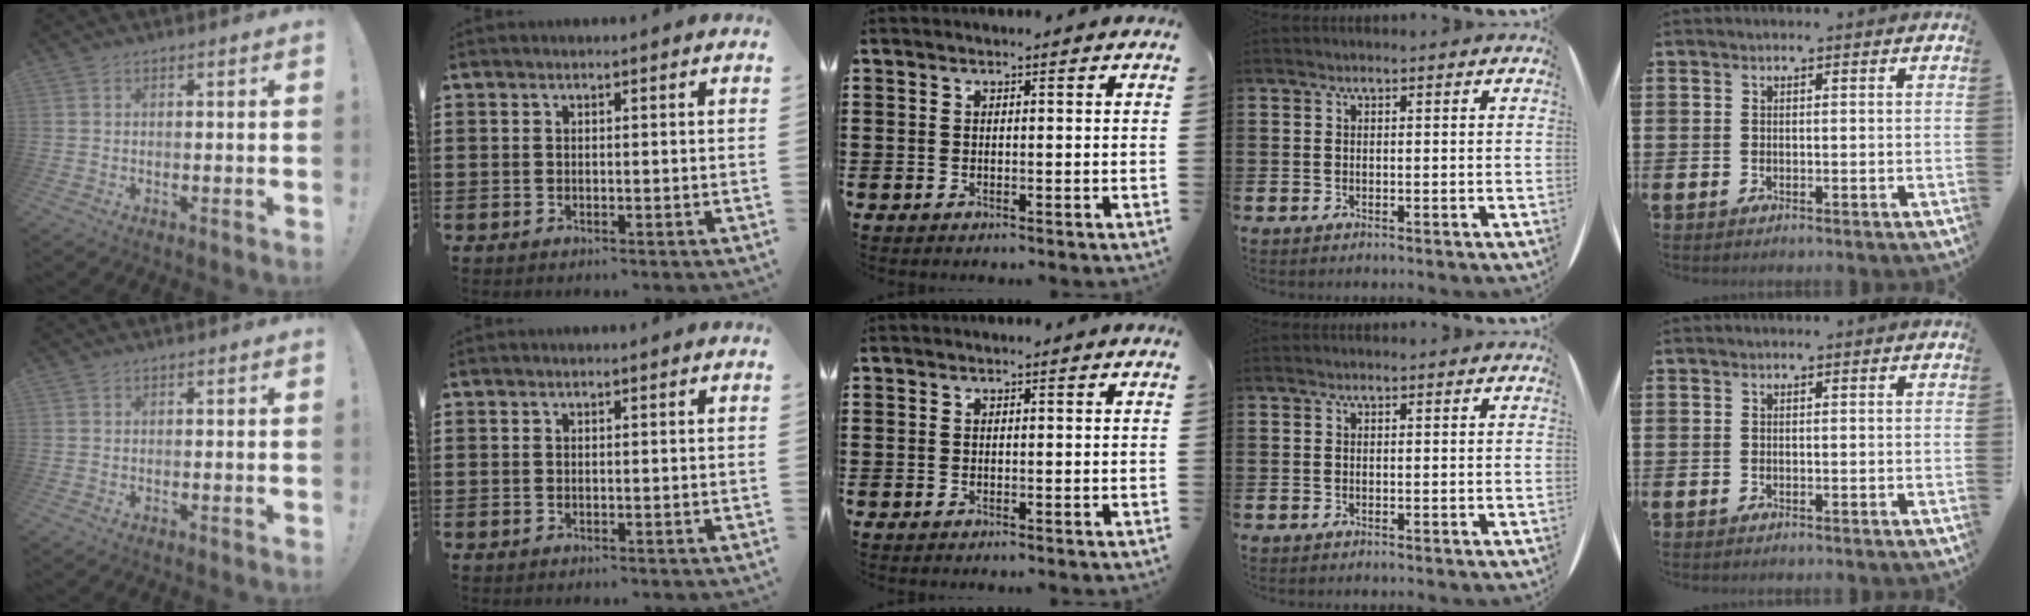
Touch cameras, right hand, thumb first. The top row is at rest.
{}